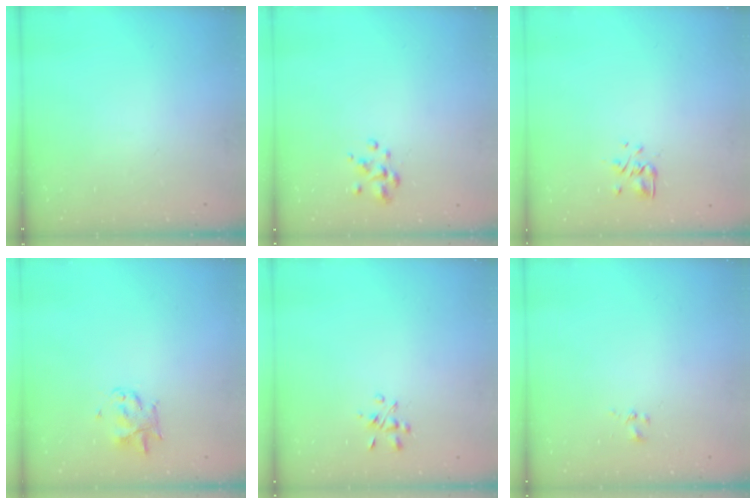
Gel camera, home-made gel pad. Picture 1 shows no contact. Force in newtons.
{"total": 2.5, "press": 2.4, "slide": 0.7}
{"total": 2.5, "press": 2.3, "slide": 1.0}
{"total": 3.0, "press": 2.9, "slide": 0.4}
{"total": 3.0, "press": 2.9, "slide": 0.8}
{"total": 0.8, "press": 0.8, "slide": 0.3}